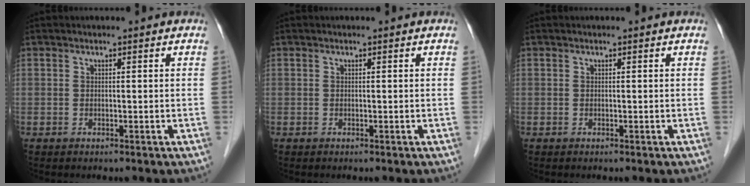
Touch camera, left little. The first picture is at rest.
{"total": 0.0}
{"total": 0.0}